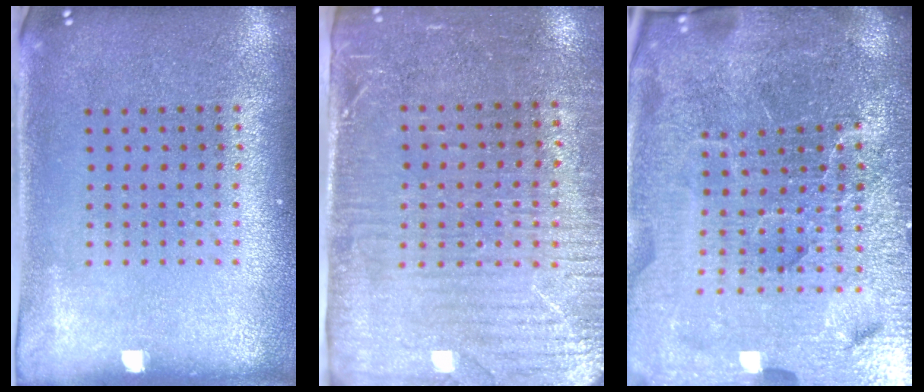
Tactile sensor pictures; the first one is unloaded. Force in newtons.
{"total": 3.4, "press": 3.1, "slide": 1.5}
{"total": 7.1, "press": 6.2, "slide": 3.5}